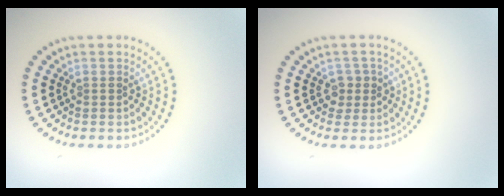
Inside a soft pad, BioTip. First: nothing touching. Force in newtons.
{"total": 1.4, "press": 1.2, "slide": 0.7}